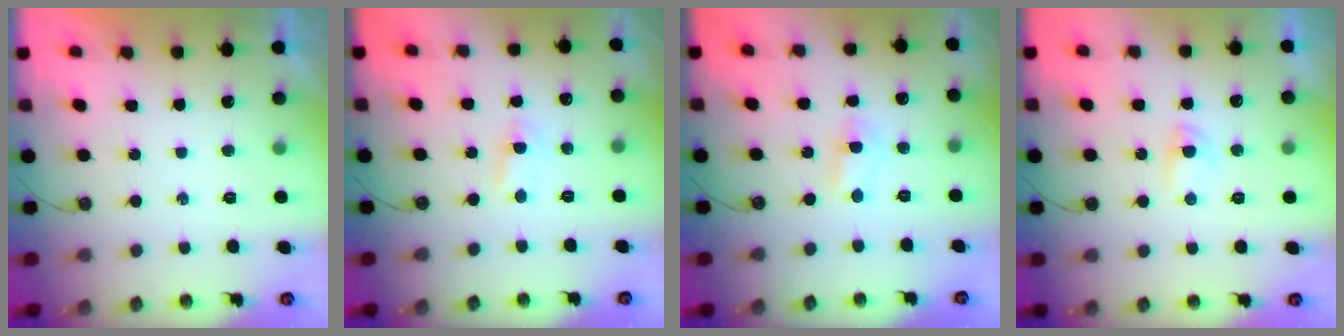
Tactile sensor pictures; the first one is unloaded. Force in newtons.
{"total": 2.0, "press": 2.0, "slide": 0.3}
{"total": 1.2, "press": 1.0, "slide": 0.7}
{"total": 3.7, "press": 3.7, "slide": 0.6}